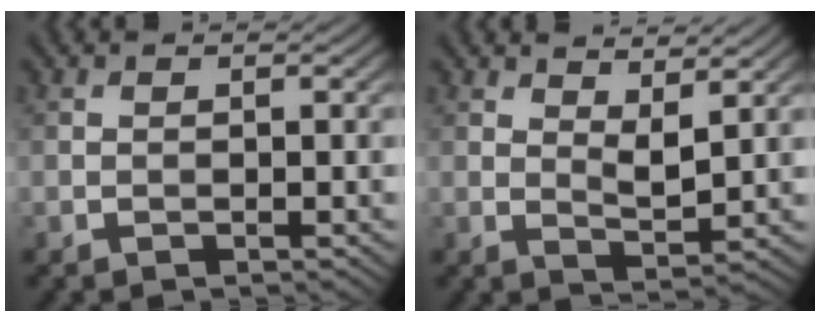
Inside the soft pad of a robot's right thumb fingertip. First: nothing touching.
{"total": 4.1, "force": [2.7, 1.3, 2.8], "torque": [-0.053, -0.007, 0.050]}